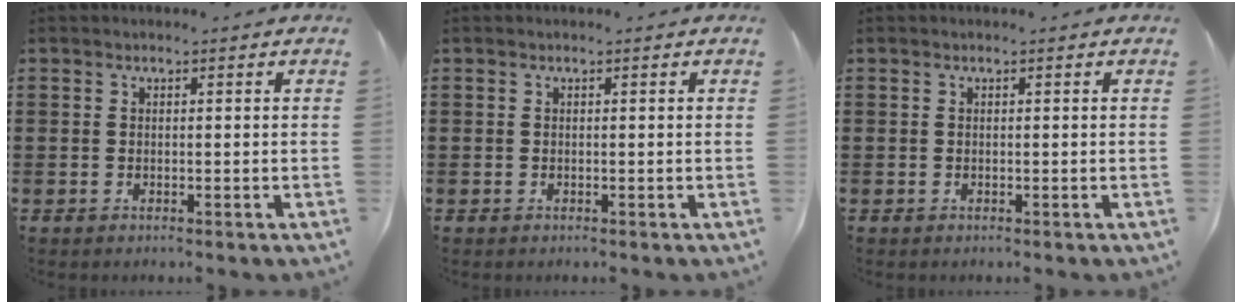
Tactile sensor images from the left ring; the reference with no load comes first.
{"total": 0.0}
{"total": 0.0}